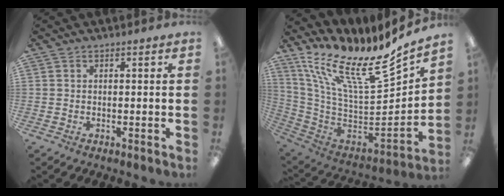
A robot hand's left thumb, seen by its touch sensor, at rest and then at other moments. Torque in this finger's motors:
{"motor_torque": [1.08, 0.23, 1.27, -1.55, 0.46]}